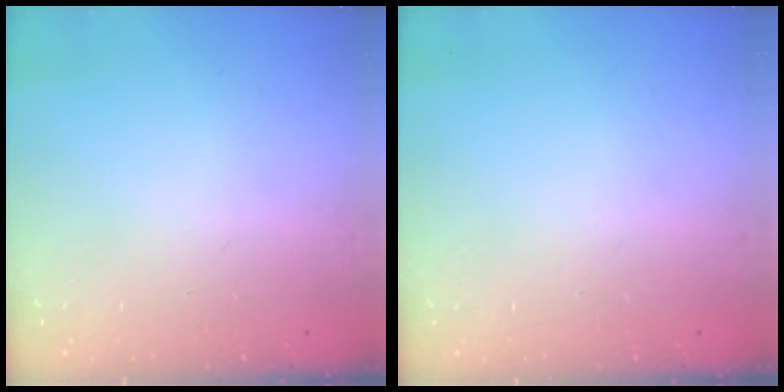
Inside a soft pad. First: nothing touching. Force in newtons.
{"total": 0.0}